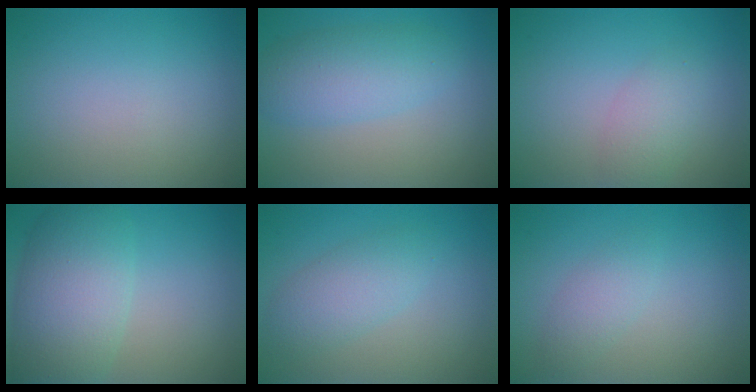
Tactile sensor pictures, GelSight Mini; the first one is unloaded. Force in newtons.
{"total": 4.2, "press": 4.2, "slide": 0.1}
{"total": 2.2, "press": 2.2, "slide": 0.1}
{"total": 7.2, "press": 7.2, "slide": 0.4}
{"total": 3.0, "press": 3.0, "slide": 0.1}
{"total": 1.7, "press": 1.7, "slide": 0.0}